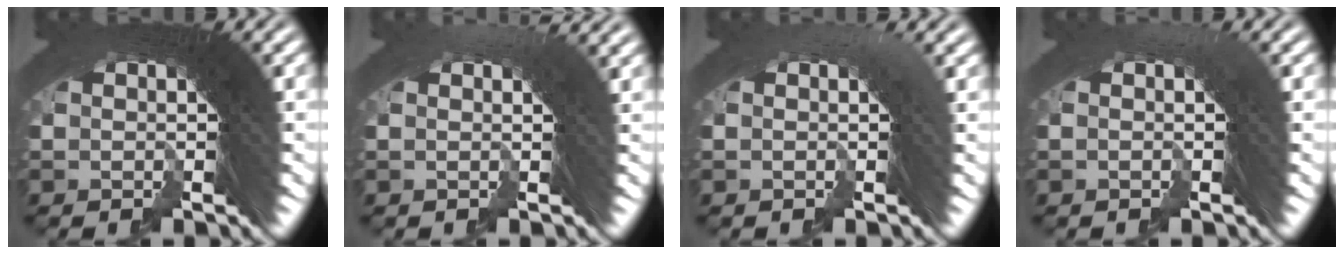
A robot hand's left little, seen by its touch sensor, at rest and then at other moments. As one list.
[{"total": 2.3, "force": [1.5, 0.0, 1.7], "torque": [-0.007, 0.021, 0.011]}, {"total": 1.2, "force": [0.3, 0.4, 1.1], "torque": [0.010, 0.023, -0.011]}, {"total": 0.8, "force": [-0.3, -0.1, 0.7], "torque": [0.013, 0.022, -0.017]}]